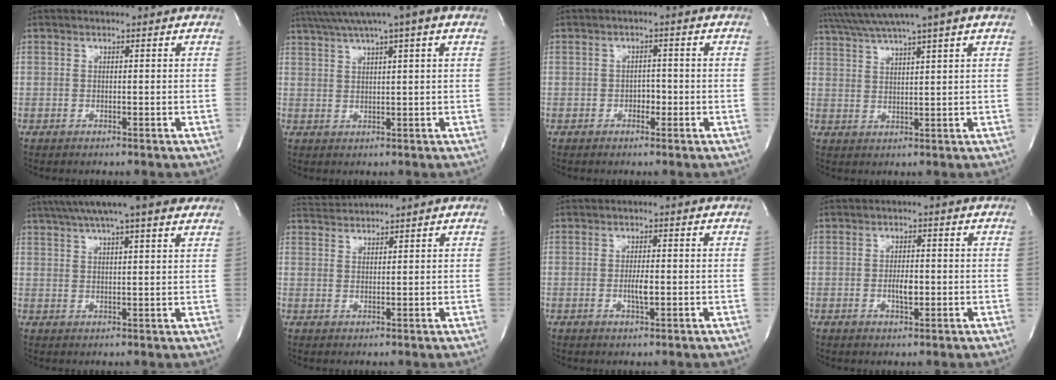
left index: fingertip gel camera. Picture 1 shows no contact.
{"total": 9.7, "force": [6.5, 0.2, 7.2], "torque": [-0.125, 0.035, 0.096]}
{"total": 1.6, "force": [-0.7, 1.1, 0.9], "torque": [-0.008, 0.003, -0.015]}
{"total": 9.3, "force": [7.4, -1.4, 5.4], "torque": [-0.100, 0.027, 0.115]}
{"total": 15.8, "force": [12.3, 1.9, 9.8], "torque": [-0.168, 0.040, 0.170]}
{"total": 2.8, "force": [2.6, -1.0, -0.4], "torque": [0.000, 0.004, 0.057]}
{"total": 2.4, "force": [-0.5, 0.4, 2.3], "torque": [-0.045, -0.006, -0.010]}
{"total": 2.6, "force": [-0.6, 0.7, 2.4], "torque": [-0.045, -0.003, -0.010]}